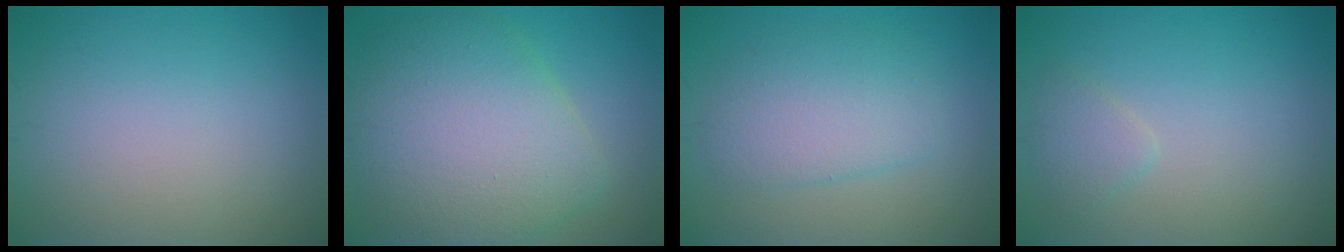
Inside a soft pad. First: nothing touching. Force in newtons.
{"total": 10.1, "press": 10.1, "slide": 0.5}
{"total": 4.3, "press": 4.3, "slide": 0.2}
{"total": 1.5, "press": 1.5, "slide": 0.1}